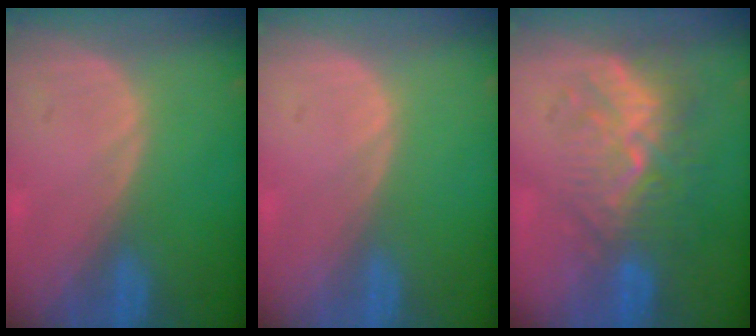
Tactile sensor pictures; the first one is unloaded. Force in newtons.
{"total": 0.0}
{"total": 9.5, "press": 8.6, "slide": 4.1}